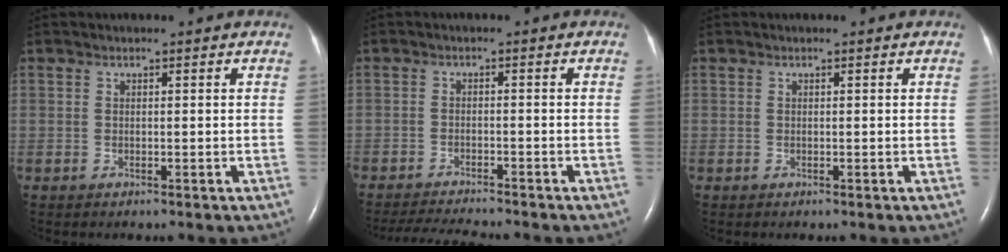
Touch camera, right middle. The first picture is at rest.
{"total": 7.6, "force": [-7.1, 0.1, 2.7], "torque": [-0.041, -0.018, -0.115]}
{"total": 0.0}